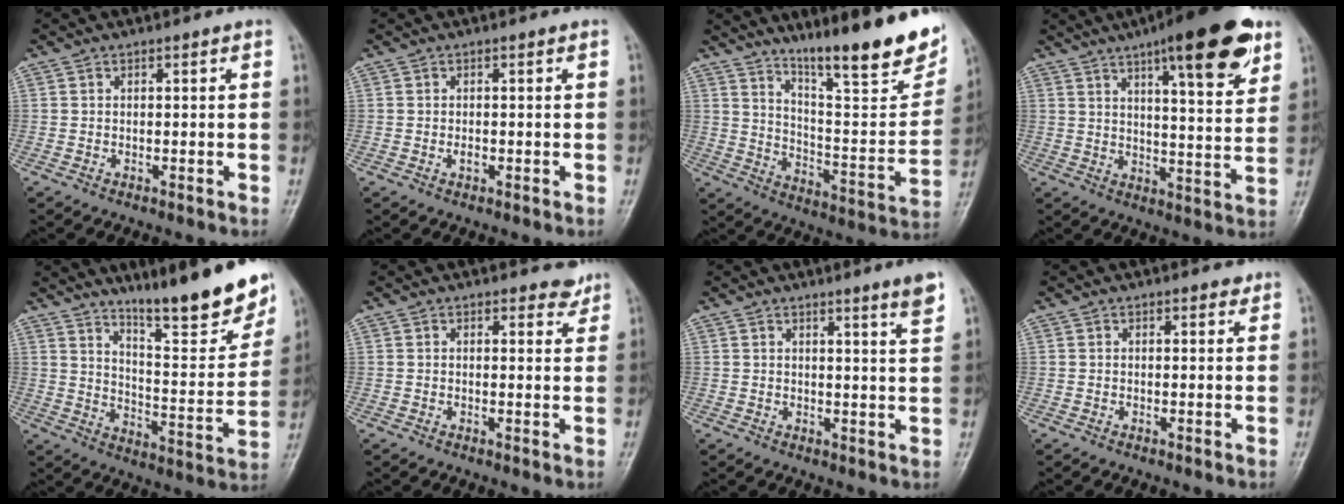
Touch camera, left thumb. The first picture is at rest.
{"total": 1.0, "force": [-0.1, 0.6, 0.8], "torque": [-0.010, -0.001, -0.002]}
{"total": 22.9, "force": [15.9, 4.2, 15.9], "torque": [-0.204, -0.089, 0.250]}
{"total": 18.4, "force": [10.8, 4.6, 14.2], "torque": [-0.174, -0.042, 0.155]}
{"total": 18.3, "force": [13.8, 3.0, 11.7], "torque": [-0.133, -0.095, 0.219]}
{"total": 2.5, "force": [2.2, 1.1, 0.6], "torque": [0.010, -0.016, 0.021]}
{"total": 4.4, "force": [3.1, -0.4, 3.1], "torque": [-0.038, -0.028, 0.042]}
{"total": 1.3, "force": [1.0, 0.6, 0.6], "torque": [-0.003, -0.005, 0.010]}